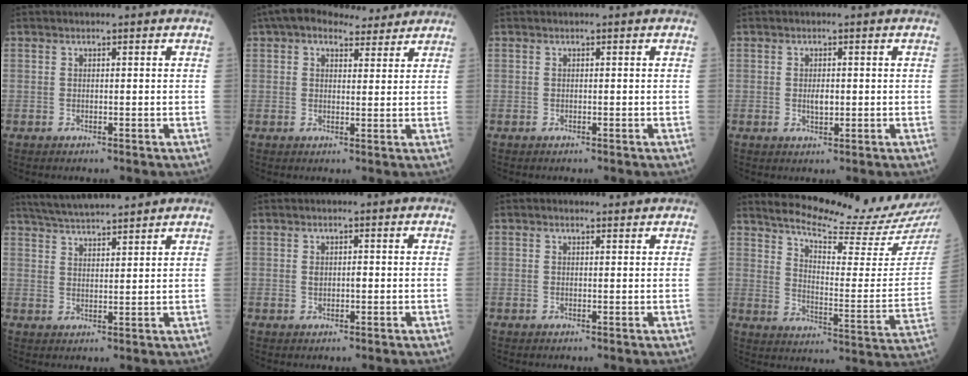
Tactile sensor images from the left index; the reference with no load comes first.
{"total": 9.0, "force": [7.4, 3.6, 3.8], "torque": [-0.058, 0.035, 0.107]}
{"total": 0.0}
{"total": 1.9, "force": [0.0, 0.9, 1.7], "torque": [-0.034, -0.001, 0.002]}
{"total": 10.1, "force": [9.3, 0.4, 3.9], "torque": [-0.072, 0.025, 0.149]}
{"total": 1.6, "force": [0.2, 0.8, 1.3], "torque": [-0.025, 0.004, 0.005]}
{"total": 1.2, "force": [1.1, 0.4, 0.3], "torque": [-0.013, 0.008, 0.015]}
{"total": 18.7, "force": [17.2, -0.1, 7.4], "torque": [-0.123, -0.083, 0.230]}